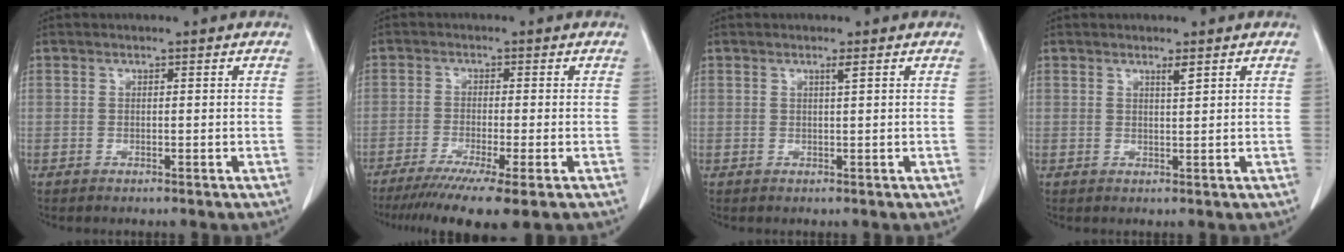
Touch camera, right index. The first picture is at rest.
{"total": 10.0, "force": [-6.9, -0.1, 7.2], "torque": [-0.105, -0.025, -0.107]}
{"total": 0.9, "force": [0.5, -0.2, 0.8], "torque": [-0.019, -0.003, 0.011]}
{"total": 1.3, "force": [0.9, -0.1, 1.0], "torque": [-0.019, -0.005, 0.016]}